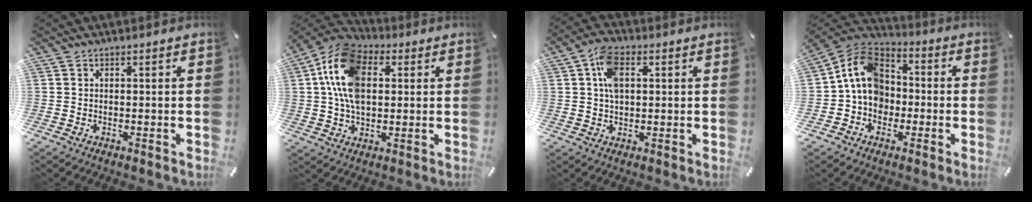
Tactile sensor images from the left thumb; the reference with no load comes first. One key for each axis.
{"total": 15.1, "fx": 2.6, "fy": 10.0, "fz": 11.0, "tx": -0.247, "ty": 0.007, "tz": 0.045}
{"total": 7.2, "fx": 1.7, "fy": 4.5, "fz": 5.3, "tx": -0.116, "ty": 0.004, "tz": 0.027}
{"total": 12.1, "fx": -1.5, "fy": 10.3, "fz": 6.1, "tx": -0.133, "ty": 0.027, "tz": -0.027}